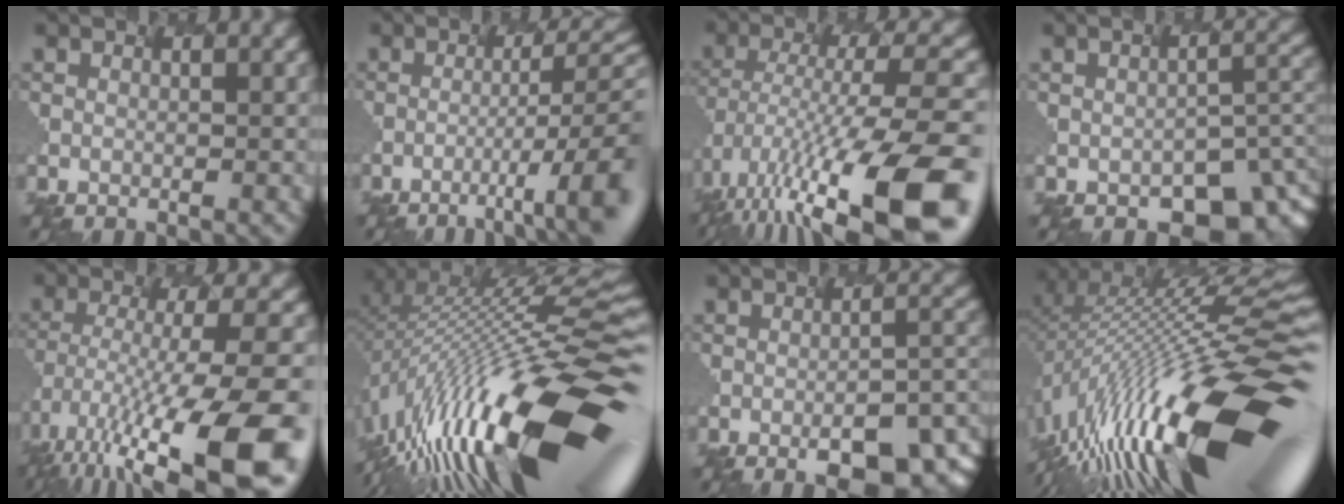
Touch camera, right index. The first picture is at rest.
{"total": 9.4, "force": [-3.9, 1.4, 8.5], "torque": [-0.122, 0.003, -0.034]}
{"total": 14.6, "force": [-7.2, 3.7, 12.2], "torque": [-0.224, 0.005, -0.103]}
{"total": 6.1, "force": [-3.7, 3.0, 3.8], "torque": [-0.055, -0.021, -0.019]}
{"total": 14.8, "force": [-9.0, 2.9, 11.3], "torque": [-0.232, -0.008, -0.125]}
{"total": 18.2, "force": [-5.0, 4.6, 16.9], "torque": [-0.277, 0.010, -0.080]}
{"total": 6.9, "force": [-3.7, 1.4, 5.6], "torque": [-0.085, -0.007, -0.032]}
{"total": 18.3, "force": [-4.9, 4.5, 17.0], "torque": [-0.282, 0.009, -0.077]}